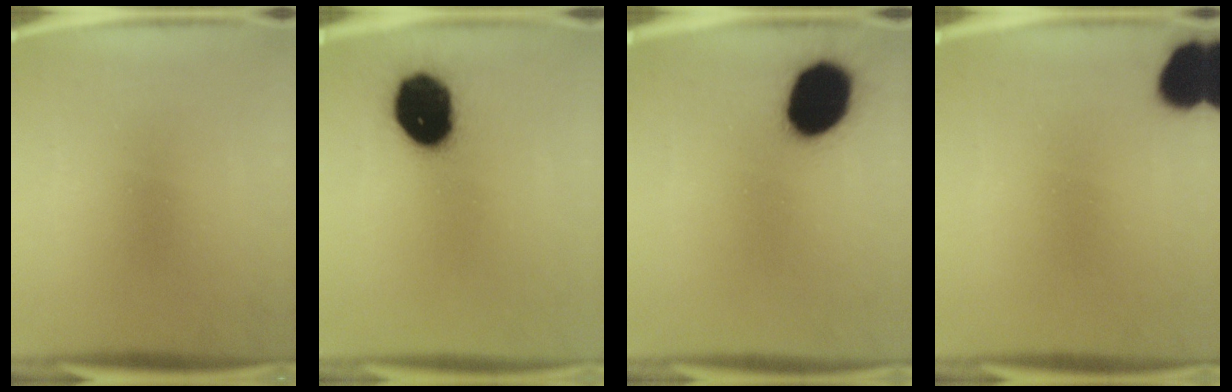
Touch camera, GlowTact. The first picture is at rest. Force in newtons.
{"total": 18.8}
{"total": 17.8}
{"total": 11.8}